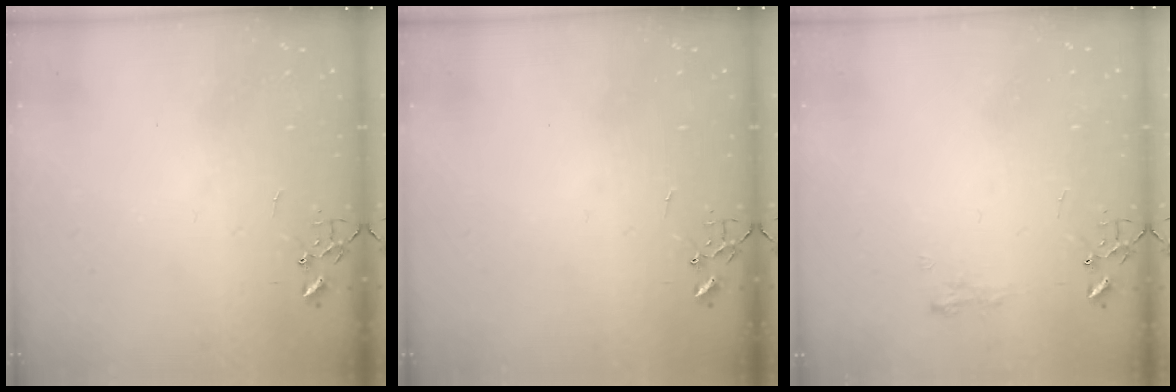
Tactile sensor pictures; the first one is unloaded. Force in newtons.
{"total": 0.0}
{"total": 8.5, "press": 8.5, "slide": 0.6}